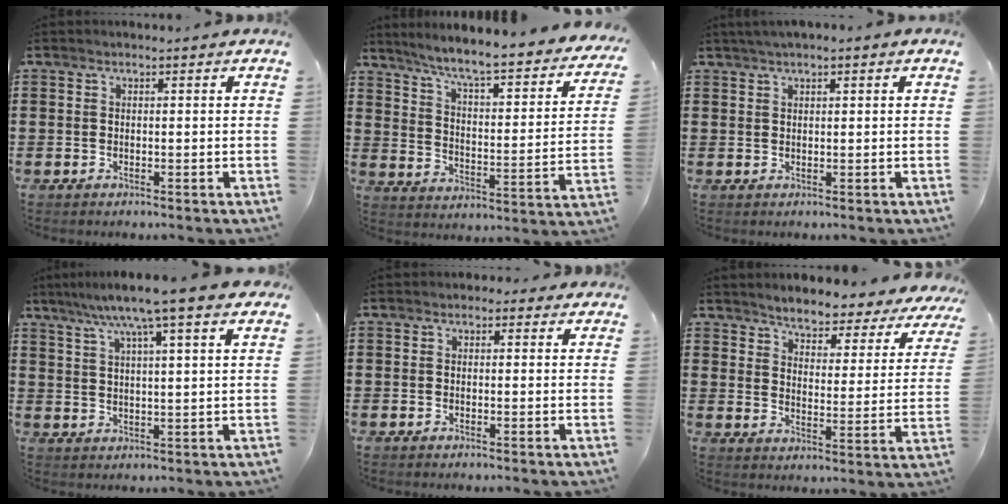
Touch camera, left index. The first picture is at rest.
{"total": 5.6, "force": [4.7, -0.6, 3.0], "torque": [-0.078, -0.045, 0.070]}
{"total": 1.2, "force": [0.7, 0.3, 0.9], "torque": [-0.017, 0.003, 0.013]}
{"total": 8.1, "force": [5.9, 0.1, 5.5], "torque": [-0.116, -0.017, 0.098]}
{"total": 1.2, "force": [0.5, 1.0, 0.5], "torque": [-0.012, 0.009, 0.008]}
{"total": 4.1, "force": [4.0, 0.3, 0.5], "torque": [-0.036, -0.032, 0.063]}